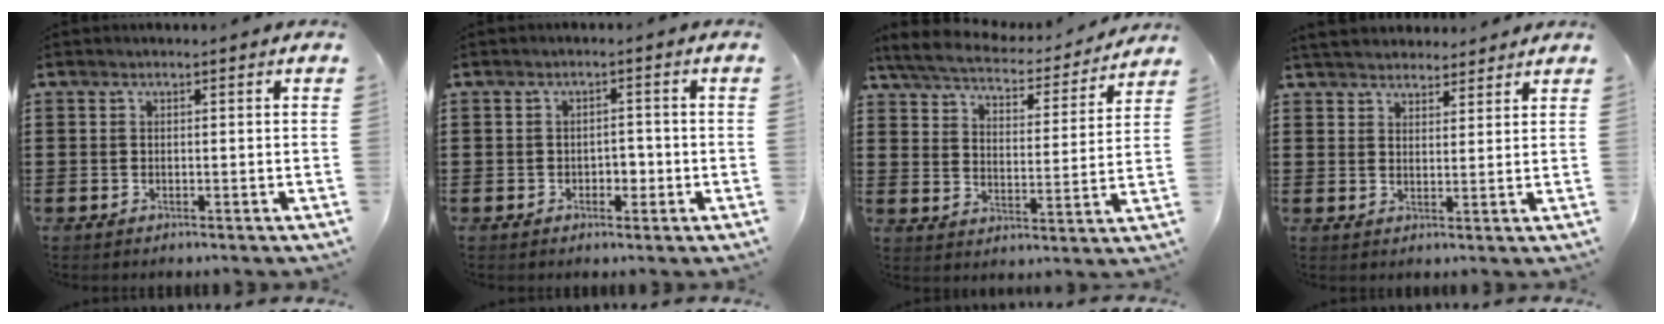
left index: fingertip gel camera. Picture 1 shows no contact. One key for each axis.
{"total": 2.1, "fx": -0.7, "fy": 1.4, "fz": 1.3, "tx": -0.030, "ty": 0.005, "tz": -0.017}
{"total": 5.2, "fx": 5.0, "fy": 0.4, "fz": 1.4, "tx": -0.054, "ty": -0.034, "tz": 0.083}
{"total": 3.7, "fx": 3.6, "fy": 0.9, "fz": 0.3, "tx": -0.017, "ty": -0.005, "tz": 0.069}